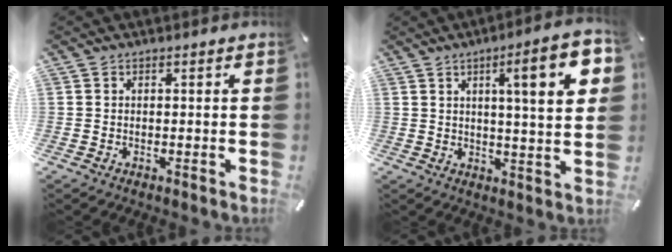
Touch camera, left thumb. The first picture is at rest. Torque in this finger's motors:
{"motor_torque": [2.16, 2.20, 0.52, -0.36, 0.40]}